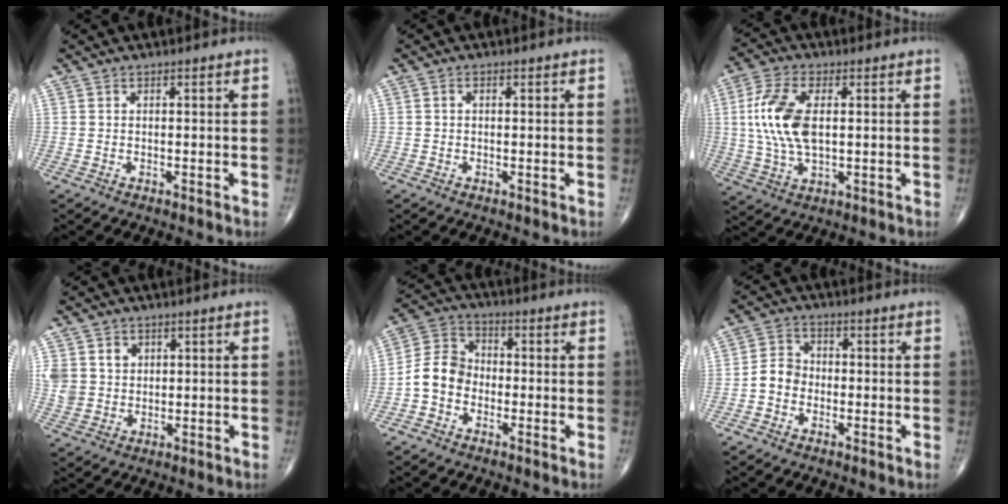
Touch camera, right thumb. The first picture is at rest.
{"total": 0.7, "force": [0.1, 0.5, 0.5], "torque": [-0.008, 0.002, 0.000]}
{"total": 12.1, "force": [1.4, 6.2, 10.3], "torque": [-0.223, 0.003, 0.028]}
{"total": 7.7, "force": [2.1, 6.6, 3.3], "torque": [-0.051, -0.002, 0.052]}
{"total": 7.9, "force": [-2.2, 6.5, 3.9], "torque": [-0.058, 0.033, -0.056]}
{"total": 5.0, "force": [-1.5, 4.2, 2.3], "torque": [-0.027, 0.020, -0.038]}